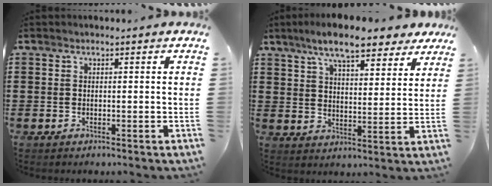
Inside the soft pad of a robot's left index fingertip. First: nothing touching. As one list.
[{"total": 9.3, "force": [7.6, 1.9, 5.0], "torque": [-0.110, -0.013, 0.137]}]